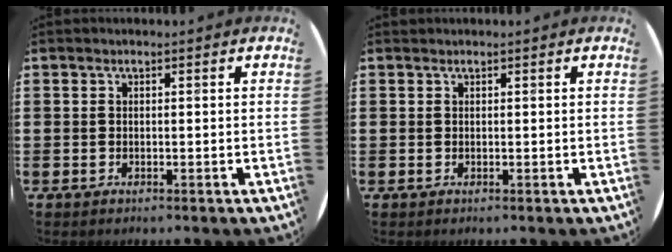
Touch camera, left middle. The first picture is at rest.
{"total": 0.0}